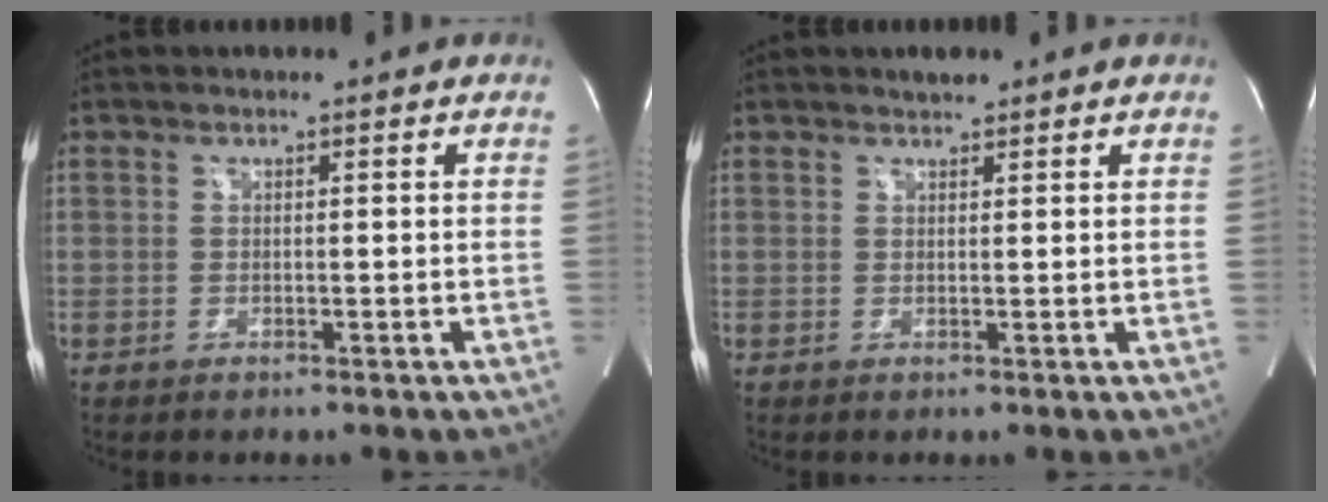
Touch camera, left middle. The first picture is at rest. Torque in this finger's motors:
{"motor_torque": [0.10, 0.00, -0.12, 0.00]}